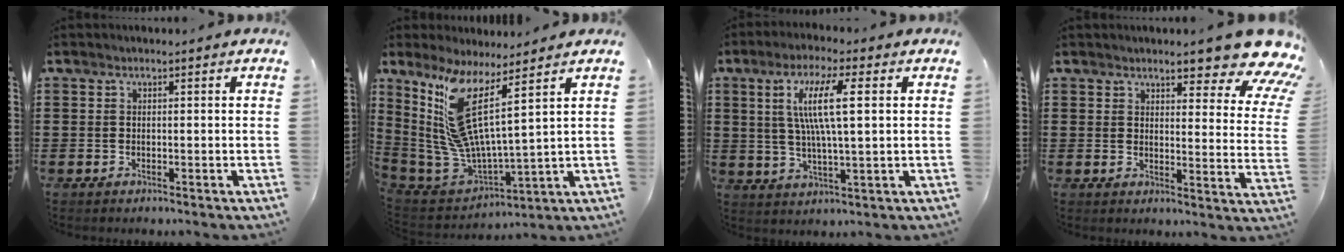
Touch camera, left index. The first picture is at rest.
{"total": 12.1, "force": [6.0, 1.7, 10.4], "torque": [-0.256, -0.071, 0.091]}
{"total": 9.0, "force": [2.4, 1.6, 8.5], "torque": [-0.177, 0.001, 0.035]}
{"total": 8.4, "force": [6.7, 1.7, 4.8], "torque": [-0.074, -0.039, 0.113]}